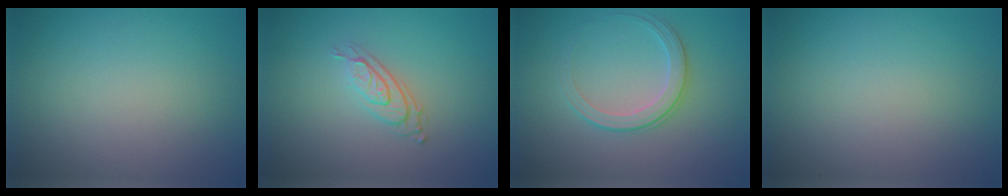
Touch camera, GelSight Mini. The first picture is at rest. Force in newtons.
{"total": 2.8, "press": 2.0, "slide": 2.0}
{"total": 2.5, "press": 1.9, "slide": 1.7}
{"total": 0.0}